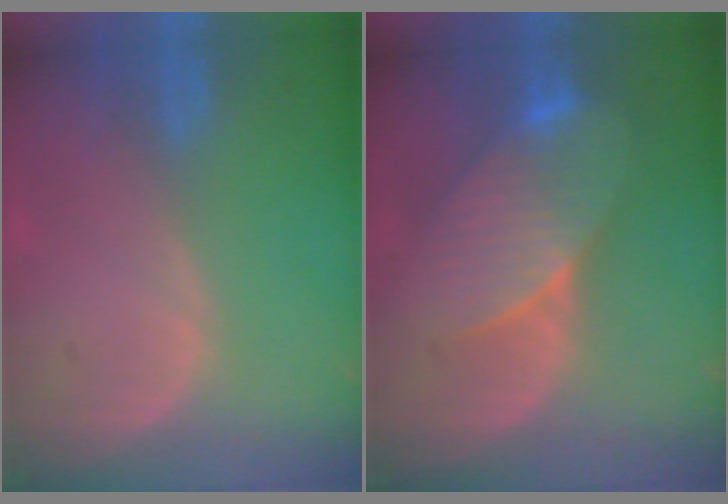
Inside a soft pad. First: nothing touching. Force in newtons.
{"total": 8.3, "press": 7.9, "slide": 2.6}